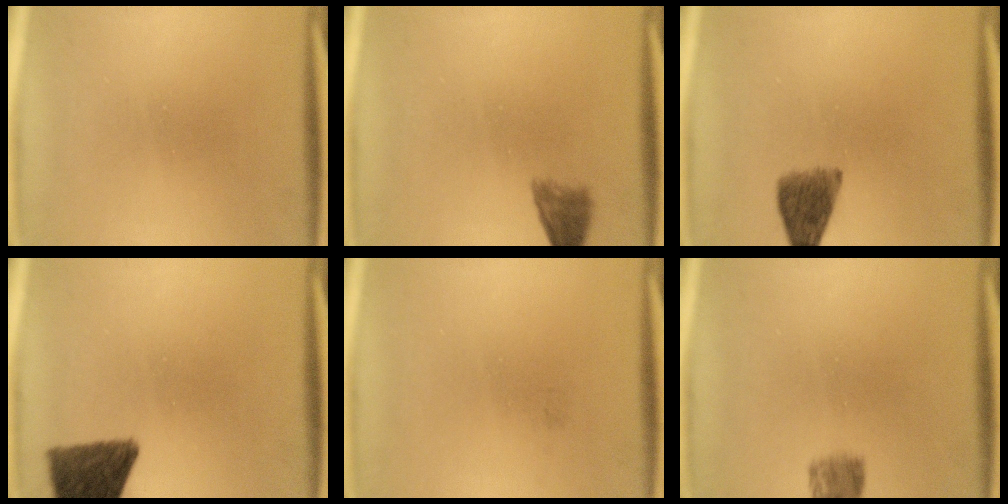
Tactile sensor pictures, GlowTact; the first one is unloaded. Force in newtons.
{"total": 3.0}
{"total": 4.3}
{"total": 10.8}
{"total": 0.7}
{"total": 3.7}